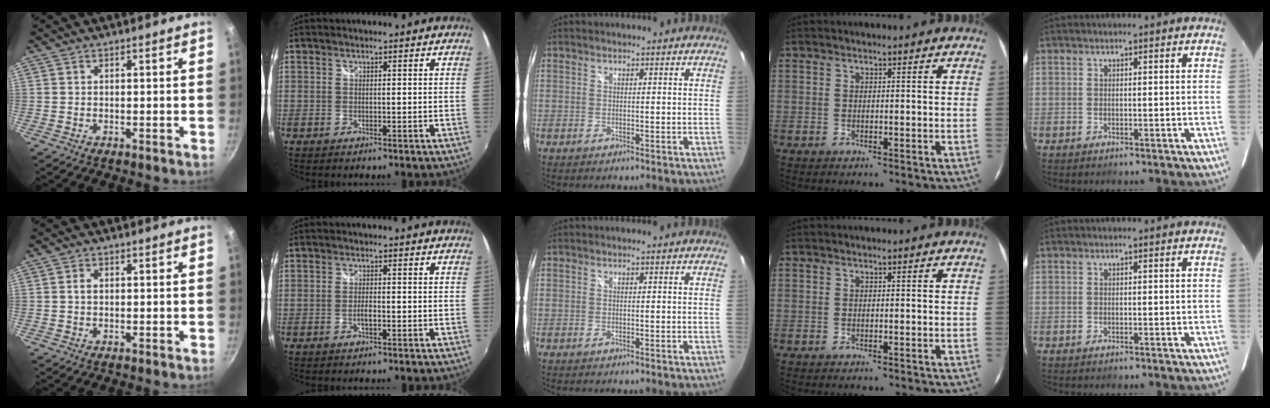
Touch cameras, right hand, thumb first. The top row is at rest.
{"thumb": {"total": 1.4, "force": [0.2, 1.1, 1.0], "torque": [-0.016, 0.005, 0.003]}, "index": {"total": 1.6, "force": [-0.7, 0.4, 1.4], "torque": [-0.030, 0.001, -0.013]}}